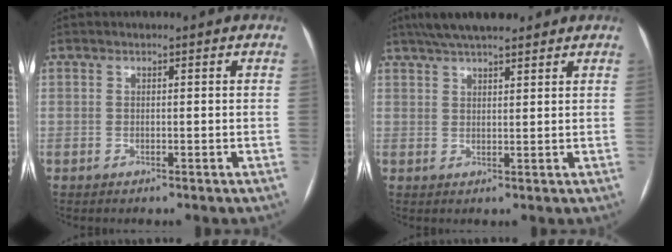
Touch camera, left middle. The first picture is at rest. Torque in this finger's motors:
{"motor_torque": [0.52, -0.52, 0.11, 0.01]}